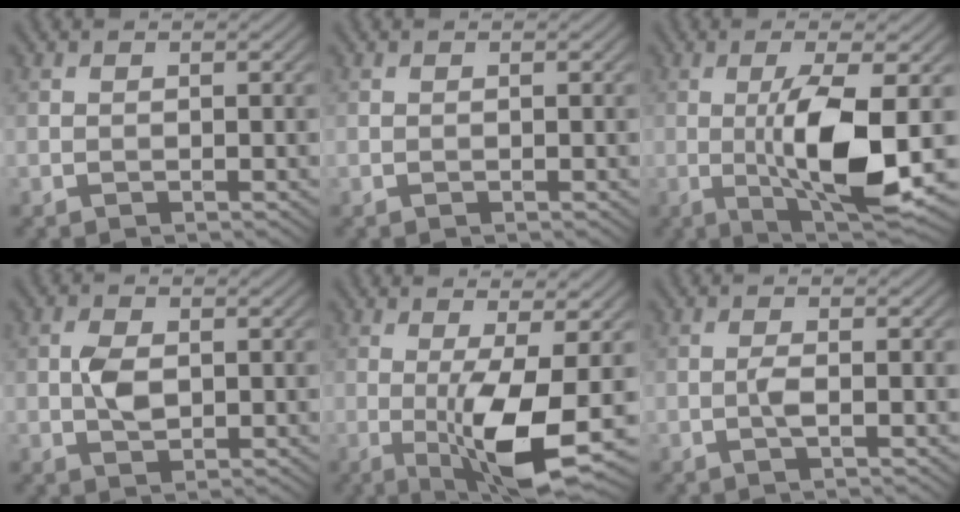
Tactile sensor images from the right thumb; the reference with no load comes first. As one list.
[{"total": 0.0}, {"total": 10.3, "force": [-0.8, 2.4, 9.9], "torque": [-0.173, -0.004, -0.011]}, {"total": 3.3, "force": [0.1, 2.0, 2.6], "torque": [-0.059, 0.000, 0.002]}, {"total": 8.9, "force": [-1.5, 1.8, 8.6], "torque": [-0.153, -0.004, -0.024]}, {"total": 1.5, "force": [-0.5, 0.2, 1.4], "torque": [-0.032, 0.003, -0.011]}]